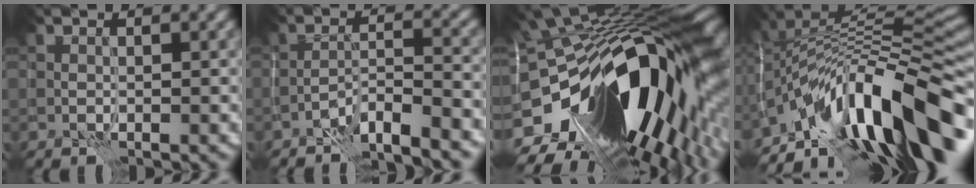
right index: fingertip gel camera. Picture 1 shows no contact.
{"total": 5.0, "force": [-4.1, 0.6, 2.7], "torque": [-0.043, 0.007, -0.077]}
{"total": 19.9, "force": [-5.0, 8.8, 17.2], "torque": [-0.284, -0.055, -0.065]}
{"total": 14.3, "force": [-6.6, 4.9, 11.6], "torque": [-0.190, 0.038, -0.120]}